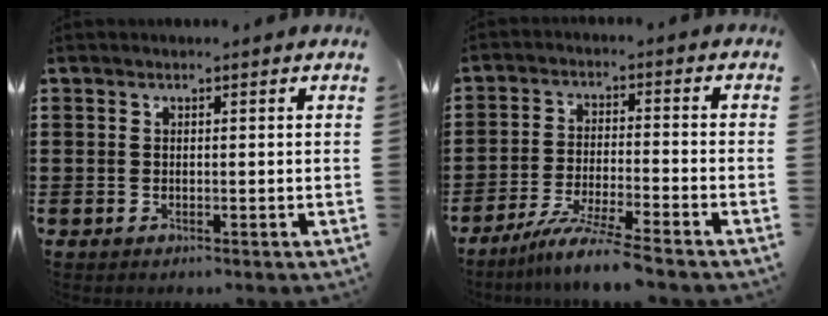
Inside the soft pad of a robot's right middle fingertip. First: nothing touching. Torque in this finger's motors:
{"motor_torque": [1.52, -0.62, 0.26, 0.11]}